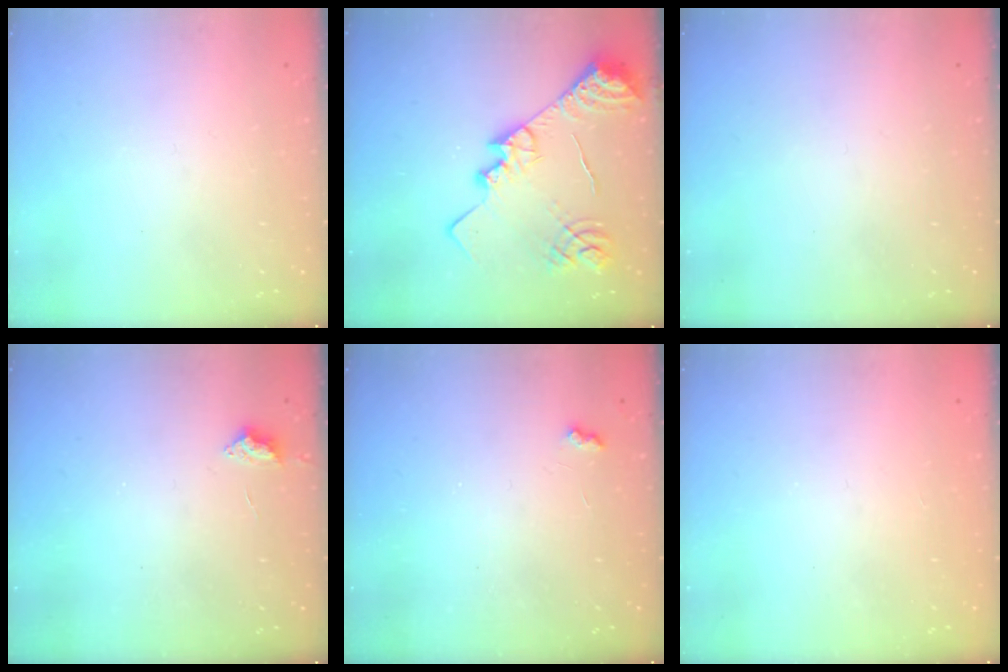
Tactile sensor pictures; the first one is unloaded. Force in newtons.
{"total": 18.4, "press": 18.3, "slide": 1.7}
{"total": 0.0}
{"total": 2.7, "press": 2.6, "slide": 0.5}
{"total": 3.8, "press": 3.8, "slide": 0.6}
{"total": 1.5, "press": 1.2, "slide": 0.9}